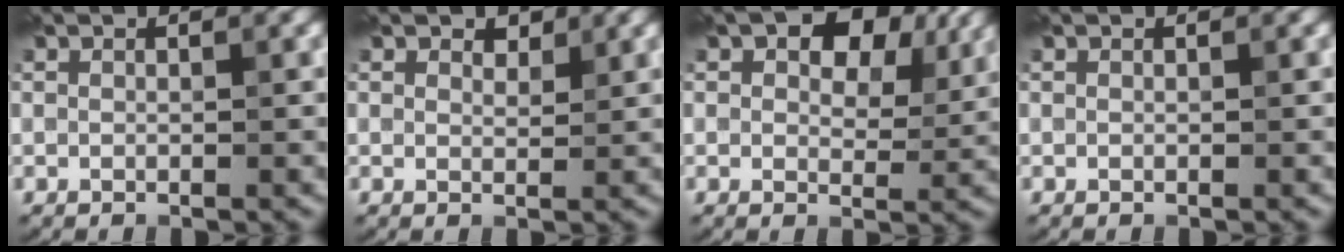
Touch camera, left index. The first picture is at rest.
{"total": 1.3, "force": [1.1, 0.7, 0.4], "torque": [-0.007, -0.002, 0.015]}
{"total": 7.3, "force": [3.3, 4.0, 5.2], "torque": [-0.071, 0.001, 0.042]}
{"total": 0.0}